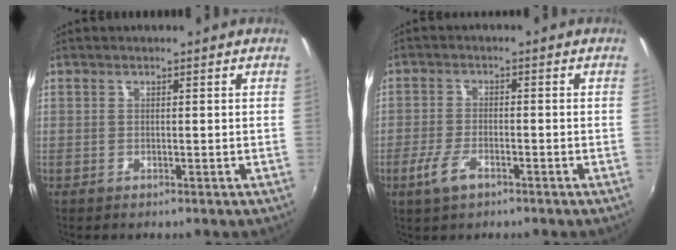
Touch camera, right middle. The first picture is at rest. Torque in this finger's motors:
{"motor_torque": [1.03, -1.07, 0.08, 0.05]}